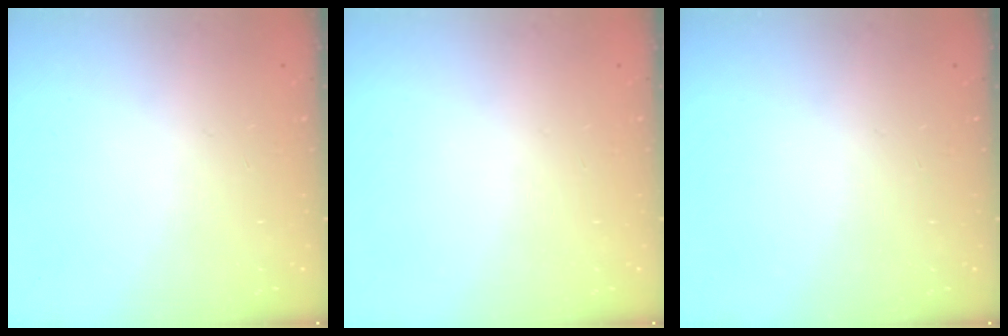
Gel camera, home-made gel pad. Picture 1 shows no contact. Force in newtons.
{"total": 0.0}
{"total": 0.0}